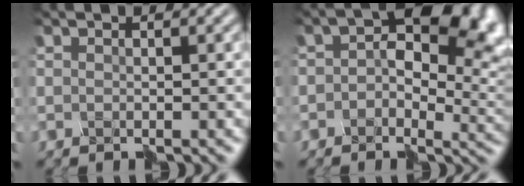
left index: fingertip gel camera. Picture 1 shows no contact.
{"total": 11.7, "force": [1.9, 7.9, 8.4], "torque": [-0.099, 0.009, 0.024]}